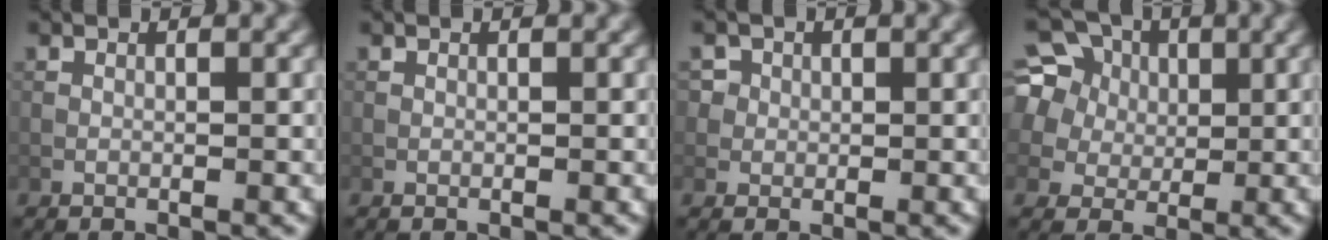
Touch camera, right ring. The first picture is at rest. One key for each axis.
{"total": 0.0}
{"total": 3.4, "fx": 1.3, "fy": 2.9, "fz": 1.1, "tx": -0.016, "ty": 0.007, "tz": 0.019}
{"total": 12.2, "fx": 5.5, "fy": 9.4, "fz": 5.6, "tx": -0.147, "ty": 0.033, "tz": 0.091}